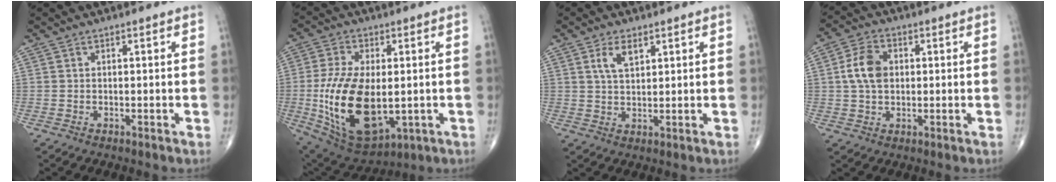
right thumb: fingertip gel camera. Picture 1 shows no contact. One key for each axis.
{"total": 20.2, "fx": -2.2, "fy": 10.6, "fz": 17.0, "tx": -0.328, "ty": -0.012, "tz": -0.014}
{"total": 4.3, "fx": 2.2, "fy": 2.0, "fz": 3.1, "tx": -0.054, "ty": -0.008, "tz": 0.042}
{"total": 7.1, "fx": 0.8, "fy": 4.9, "fz": 5.0, "tx": -0.088, "ty": 0.008, "tz": 0.011}